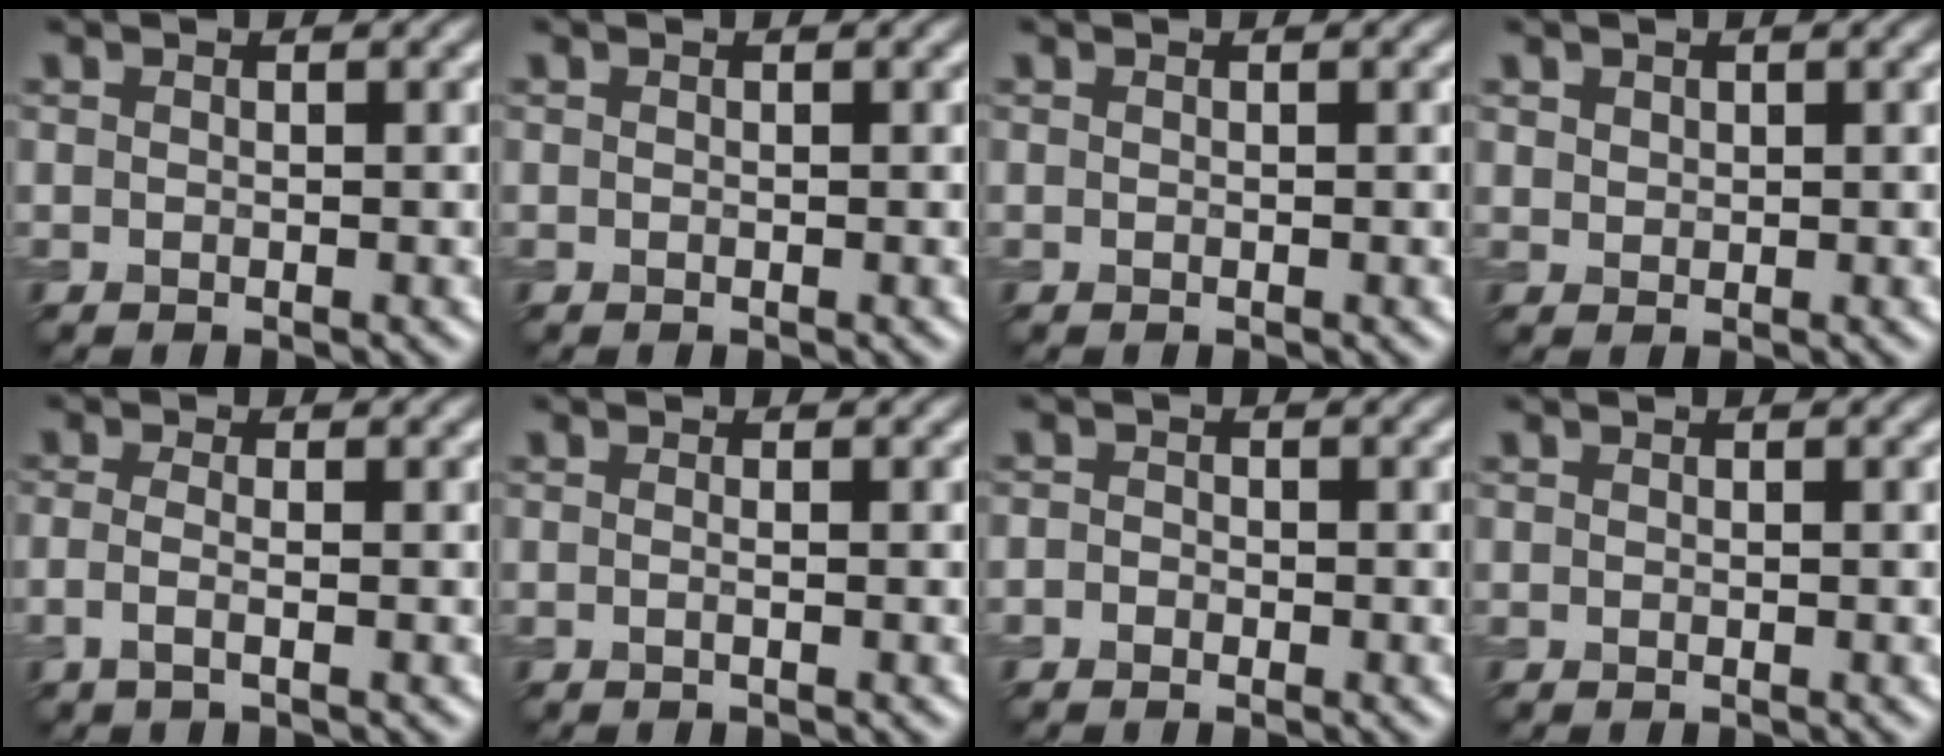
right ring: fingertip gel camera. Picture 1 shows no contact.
{"total": 0.0}
{"total": 0.0}
{"total": 0.8, "force": [0.5, 0.6, 0.1], "torque": [-0.003, -0.002, 0.014]}
{"total": 1.8, "force": [-0.5, 0.6, 1.6], "torque": [-0.033, -0.008, -0.017]}
{"total": 0.8, "force": [-0.1, 0.3, 0.7], "torque": [-0.011, -0.012, -0.010]}
{"total": 1.0, "force": [-0.5, 0.7, 0.3], "torque": [-0.002, -0.002, -0.014]}
{"total": 0.0}